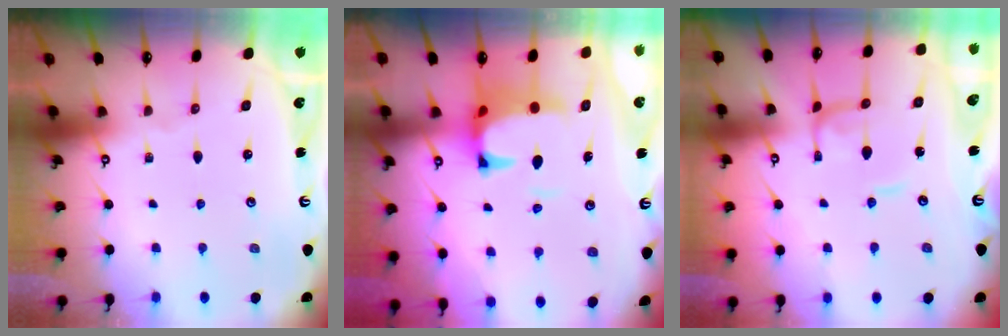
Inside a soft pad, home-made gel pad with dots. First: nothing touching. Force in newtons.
{"total": 2.6, "press": 2.3, "slide": 1.1}
{"total": 0.7, "press": 0.7, "slide": 0.3}